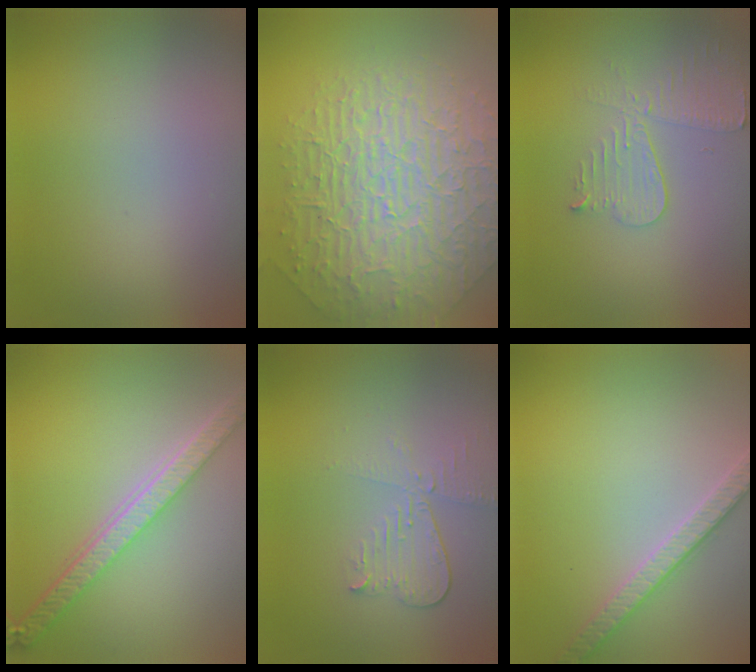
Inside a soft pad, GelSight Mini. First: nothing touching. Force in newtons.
{"total": 9.8, "press": 6.8, "slide": 7.0}
{"total": 3.6, "press": 3.2, "slide": 1.8}
{"total": 5.4, "press": 4.2, "slide": 3.4}
{"total": 3.1, "press": 2.7, "slide": 1.5}
{"total": 2.6, "press": 2.5, "slide": 0.5}